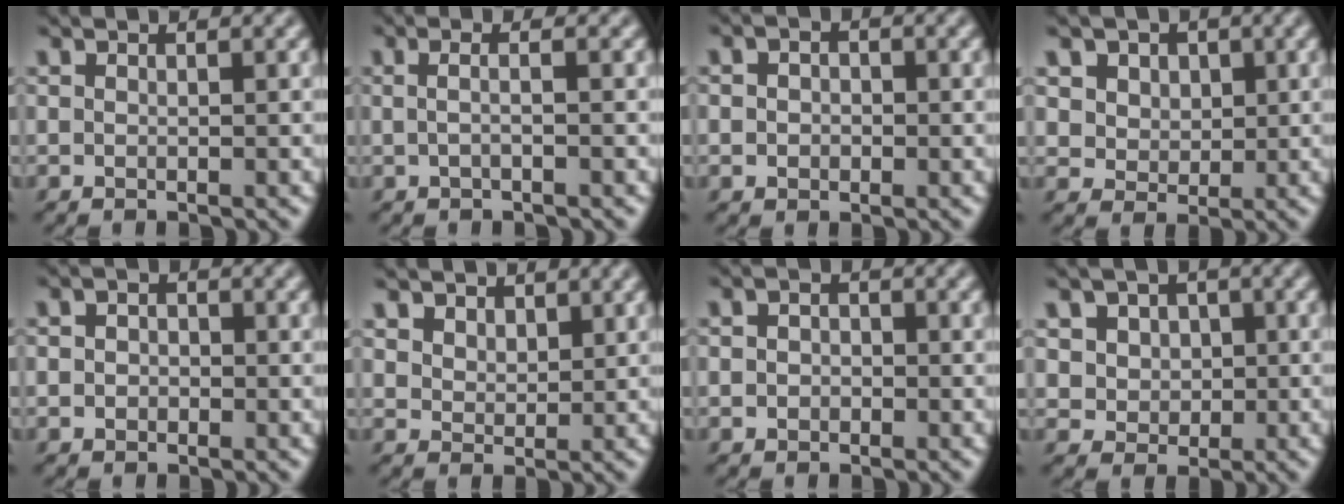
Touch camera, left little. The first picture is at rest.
{"total": 2.7, "force": [0.6, 1.2, 2.4], "torque": [-0.026, 0.020, -0.015]}
{"total": 2.3, "force": [0.0, 1.8, 1.5], "torque": [-0.021, 0.010, -0.014]}
{"total": 5.0, "force": [2.2, 4.1, 1.9], "torque": [-0.044, -0.003, 0.035]}
{"total": 2.6, "force": [0.0, 2.0, 1.6], "torque": [-0.019, 0.009, -0.018]}
{"total": 2.9, "force": [1.9, 1.9, 1.1], "torque": [-0.046, -0.008, 0.040]}
{"total": 2.3, "force": [-0.2, 1.8, 1.4], "torque": [-0.016, 0.007, -0.019]}
{"total": 5.2, "force": [1.5, 4.4, 2.3], "torque": [-0.044, 0.008, 0.017]}